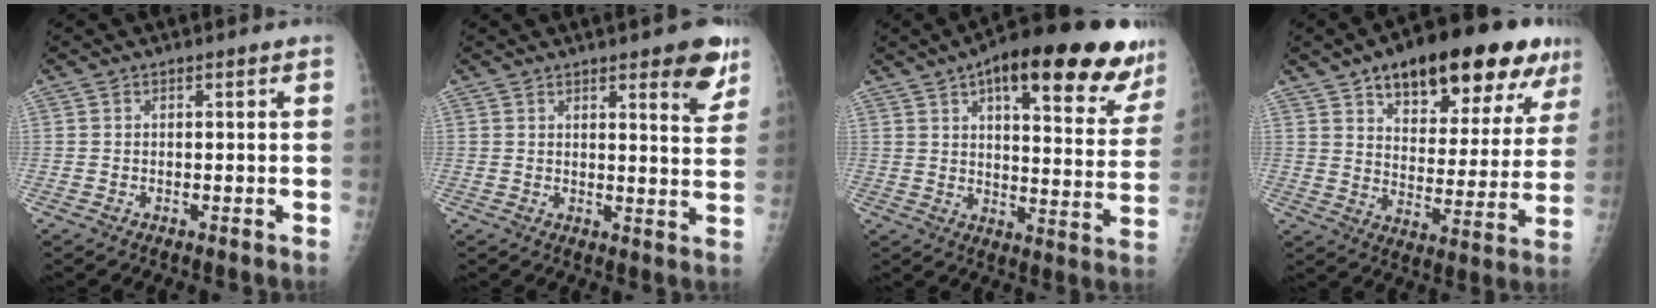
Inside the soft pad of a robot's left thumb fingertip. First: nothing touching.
{"total": 8.3, "force": [4.9, 2.1, 6.3], "torque": [-0.056, -0.026, 0.058]}
{"total": 25.4, "force": [14.8, 8.8, 18.6], "torque": [-0.222, -0.028, 0.197]}
{"total": 24.0, "force": [14.2, 10.0, 16.5], "torque": [-0.189, -0.023, 0.208]}